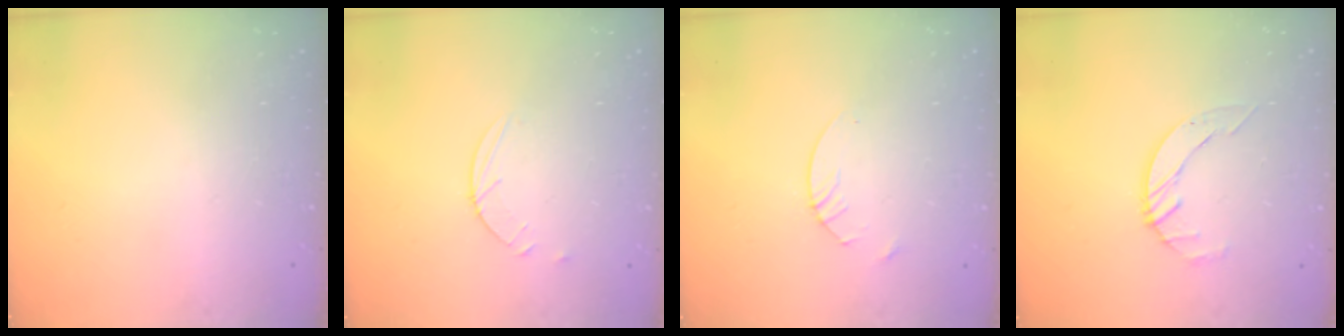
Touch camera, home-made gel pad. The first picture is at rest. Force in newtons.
{"total": 2.5, "press": 2.4, "slide": 0.3}
{"total": 2.4, "press": 2.4, "slide": 0.1}
{"total": 2.7, "press": 2.7, "slide": 0.3}